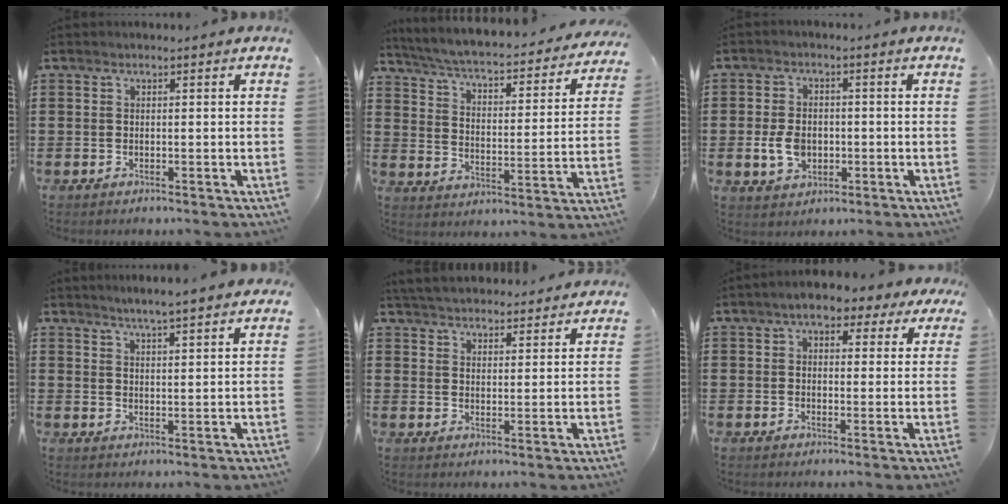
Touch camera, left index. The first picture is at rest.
{"total": 4.1, "force": [3.8, -0.2, 1.5], "torque": [-0.051, -0.038, 0.055]}
{"total": 5.4, "force": [-1.0, 3.8, 3.7], "torque": [-0.090, 0.001, -0.022]}
{"total": 3.3, "force": [3.1, -0.5, 0.9], "torque": [-0.026, -0.008, 0.055]}
{"total": 4.4, "force": [4.4, 0.6, 0.5], "torque": [-0.024, -0.016, 0.081]}
{"total": 4.1, "force": [2.6, 2.0, 2.4], "torque": [-0.051, 0.004, 0.042]}